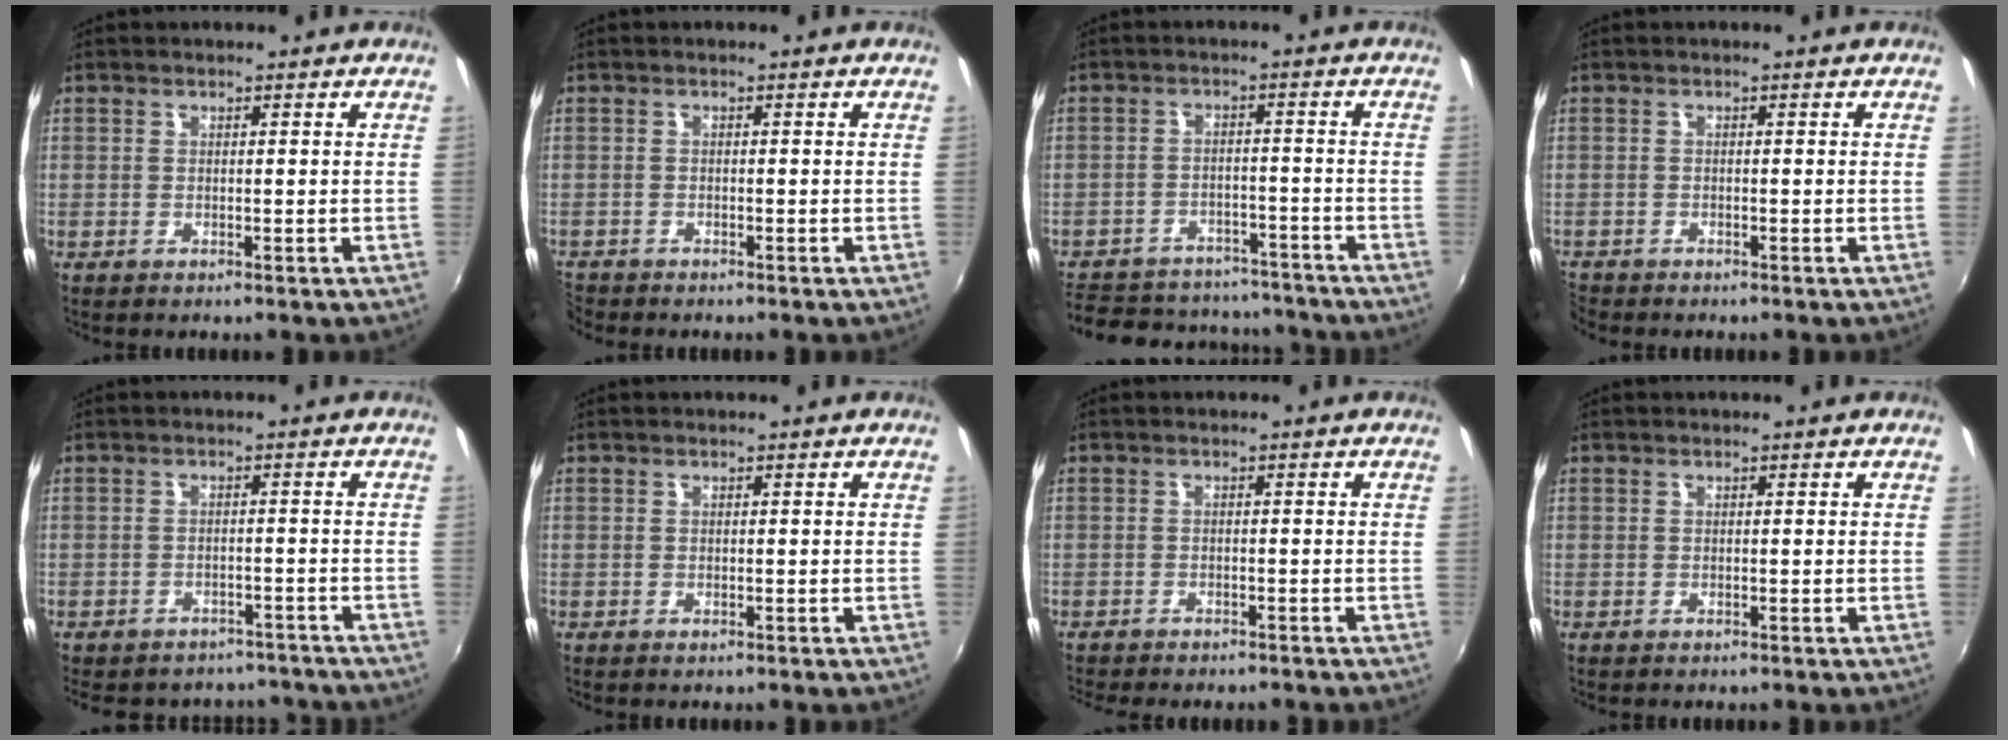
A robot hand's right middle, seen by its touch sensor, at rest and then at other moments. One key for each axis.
{"total": 2.1, "fx": -2.0, "fy": 0.7, "fz": 0.0, "tx": -0.011, "ty": -0.009, "tz": -0.043}
{"total": 20.1, "fx": -16.7, "fy": 8.7, "fz": 7.1, "tx": -0.168, "ty": 0.023, "tz": -0.214}
{"total": 1.7, "fx": -1.6, "fy": 0.5, "fz": 0.0, "tx": -0.006, "ty": -0.008, "tz": -0.036}
{"total": 10.5, "fx": -9.0, "fy": 4.5, "fz": 2.6, "tx": -0.065, "ty": 0.004, "tz": -0.110}
{"total": 0.0}
{"total": 4.3, "fx": -3.9, "fy": 0.8, "fz": 1.5, "tx": -0.040, "ty": -0.016, "tz": -0.062}
{"total": 0.0}